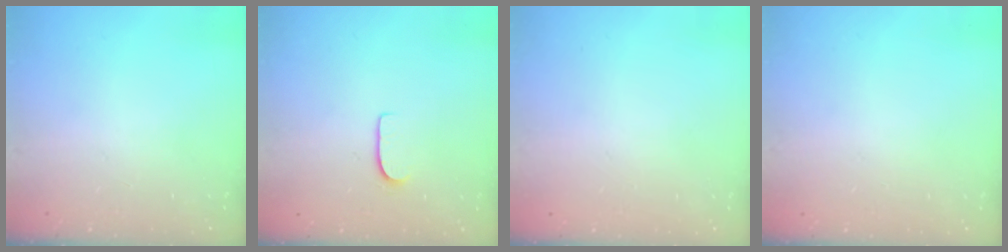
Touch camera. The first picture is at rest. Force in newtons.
{"total": 5.9, "press": 5.8, "slide": 0.6}
{"total": 0.0}
{"total": 0.0}